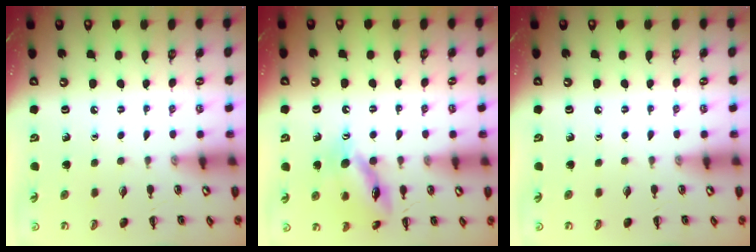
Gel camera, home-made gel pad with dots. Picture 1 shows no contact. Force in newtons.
{"total": 13.7, "press": 13.6, "slide": 1.4}
{"total": 0.0}